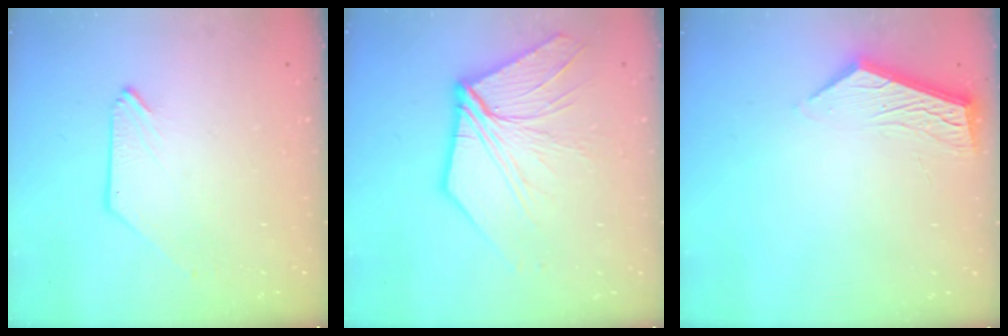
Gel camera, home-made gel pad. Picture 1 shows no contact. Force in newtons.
{"total": 12.8, "press": 12.6, "slide": 2.3}
{"total": 6.5, "press": 6.4, "slide": 0.5}